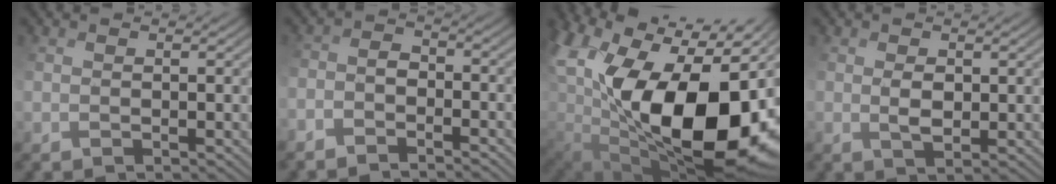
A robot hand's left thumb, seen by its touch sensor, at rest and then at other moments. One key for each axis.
{"total": 3.7, "fx": -3.2, "fy": 1.2, "fz": 1.5, "tx": -0.033, "ty": 0.004, "tz": -0.062}
{"total": 20.6, "fx": 2.1, "fy": 12.3, "fz": 16.3, "tx": -0.321, "ty": -0.044, "tz": 0.084}
{"total": 2.2, "fx": 0.9, "fy": 1.0, "fz": 1.7, "tx": -0.035, "ty": 0.005, "tz": 0.024}